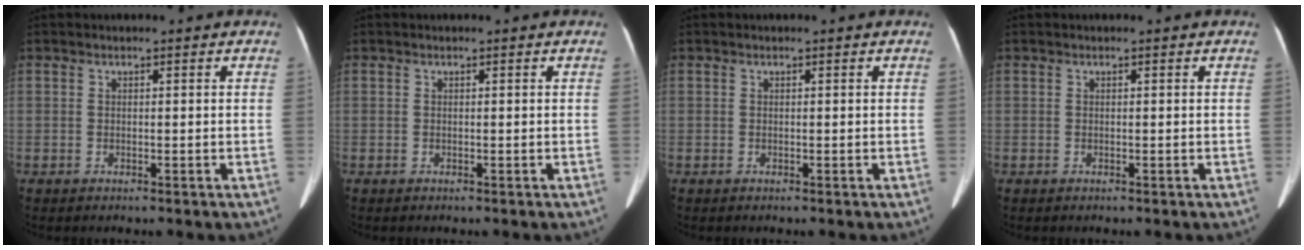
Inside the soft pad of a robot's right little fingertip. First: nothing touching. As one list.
[{"total": 0.0}, {"total": 0.0}, {"total": 0.0}]